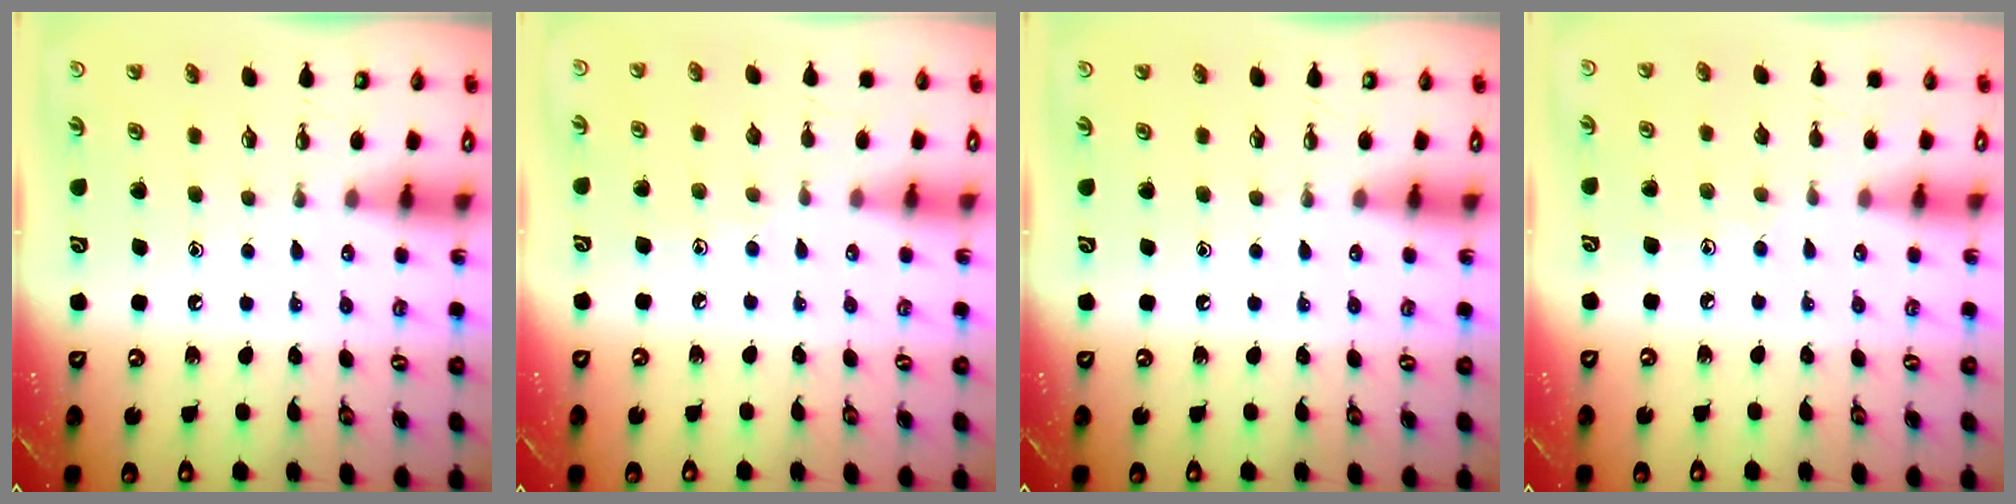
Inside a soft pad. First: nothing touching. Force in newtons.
{"total": 4.2, "press": 4.2, "slide": 0.4}
{"total": 0.0}
{"total": 5.0, "press": 5.0, "slide": 0.4}